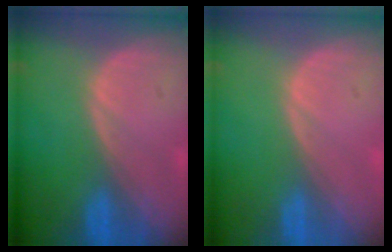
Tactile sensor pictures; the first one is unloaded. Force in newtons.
{"total": 0.0}